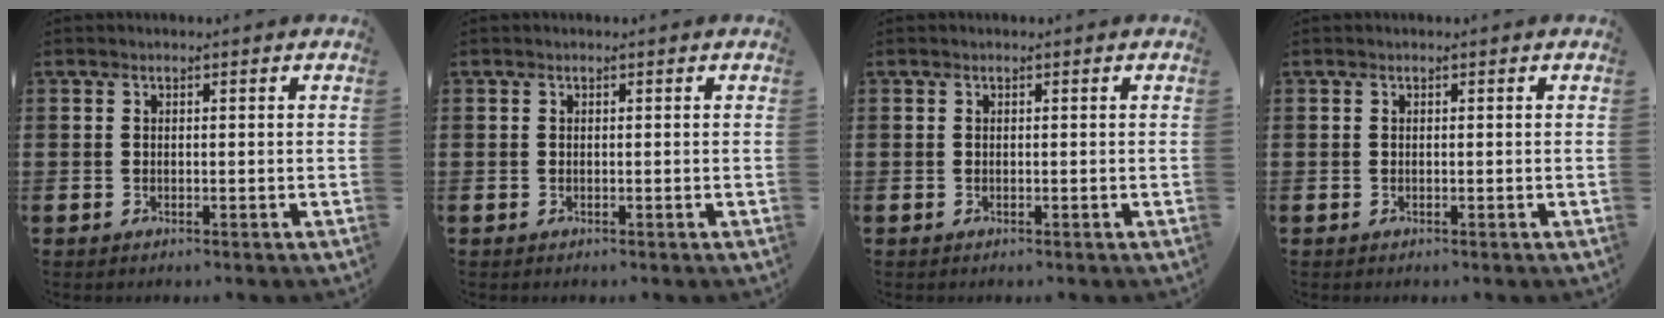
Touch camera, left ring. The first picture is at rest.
{"total": 0.0}
{"total": 0.0}
{"total": 0.0}